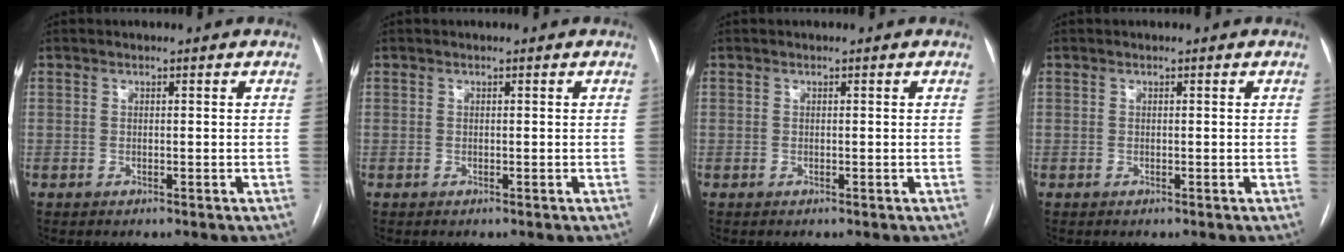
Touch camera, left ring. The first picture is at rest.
{"total": 0.0}
{"total": 0.0}
{"total": 0.0}